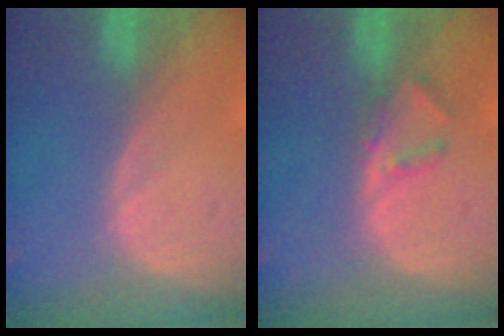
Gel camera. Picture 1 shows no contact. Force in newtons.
{"total": 2.5, "press": 2.3, "slide": 1.0}